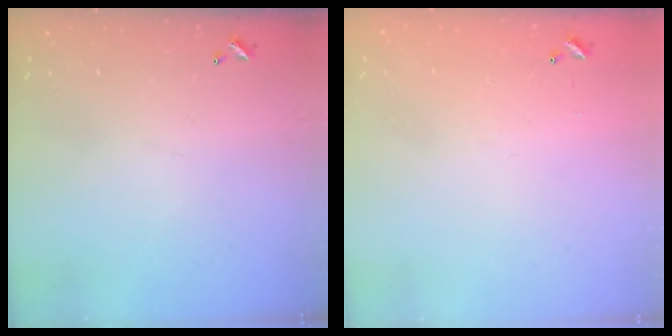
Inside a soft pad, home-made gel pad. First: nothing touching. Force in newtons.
{"total": 8.5, "press": 8.4, "slide": 0.5}